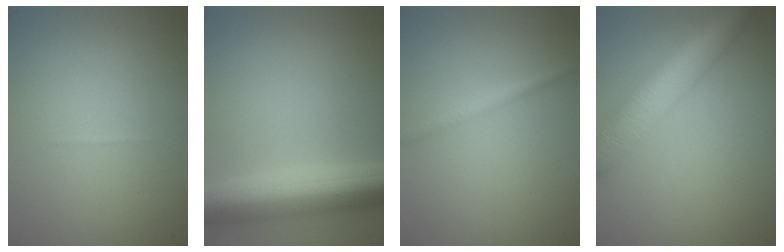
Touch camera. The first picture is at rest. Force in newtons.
{"total": 8.6, "press": 8.6, "slide": 0.3}
{"total": 1.1, "press": 1.1, "slide": 0.0}
{"total": 7.1, "press": 7.1, "slide": 0.3}